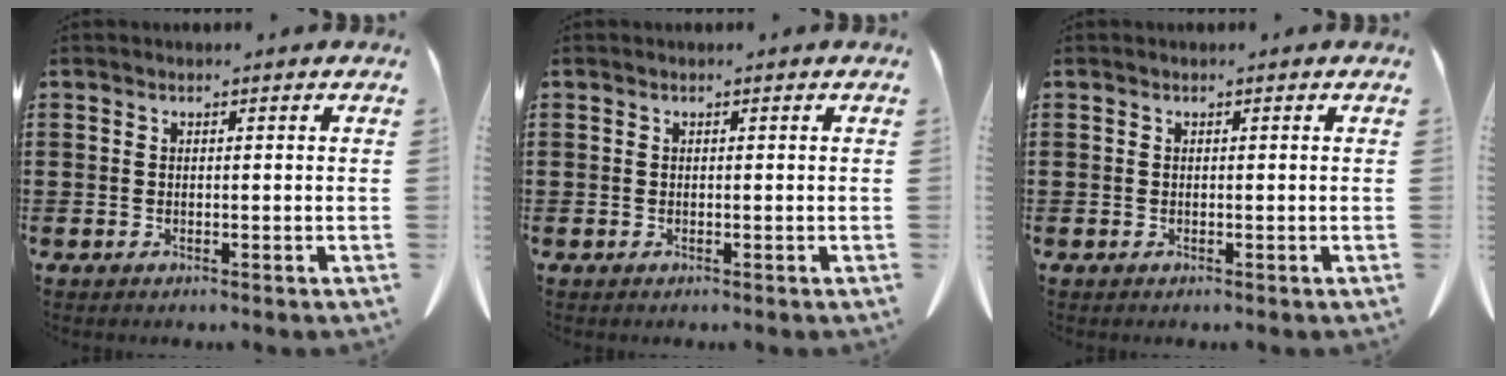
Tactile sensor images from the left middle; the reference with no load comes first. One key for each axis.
{"total": 0.0}
{"total": 0.0}